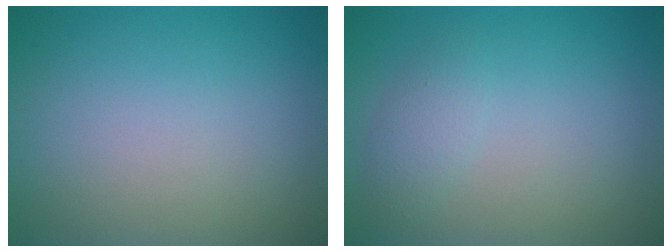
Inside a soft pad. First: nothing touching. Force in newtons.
{"total": 1.6, "press": 1.6, "slide": 0.1}